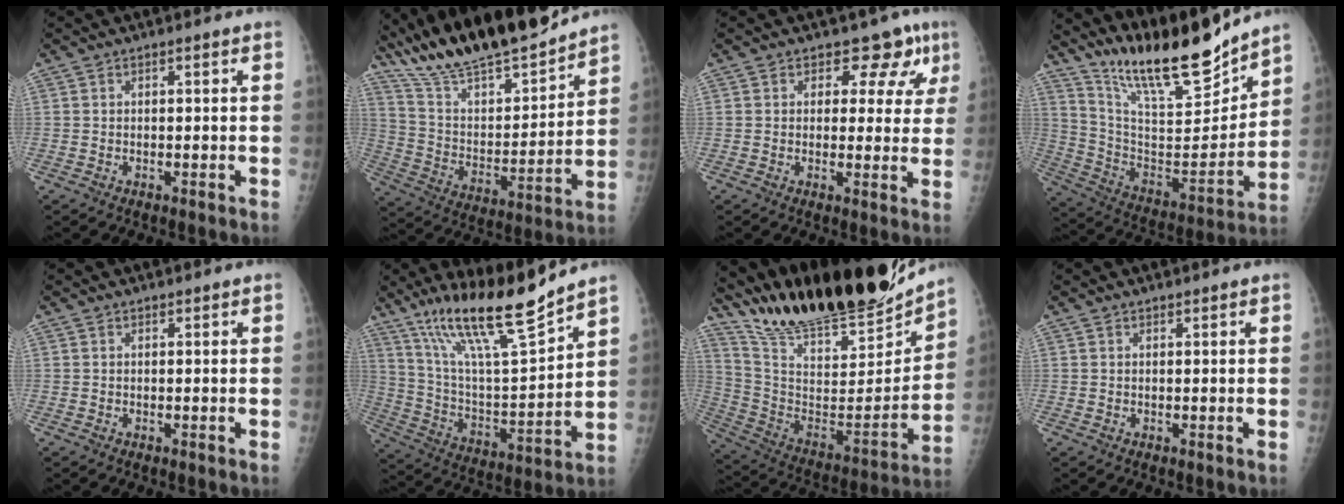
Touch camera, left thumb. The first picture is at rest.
{"total": 23.5, "force": [20.8, 4.5, 10.1], "torque": [-0.142, -0.093, 0.357]}
{"total": 7.2, "force": [4.5, 4.7, 3.2], "torque": [-0.002, -0.021, 0.043]}
{"total": 21.0, "force": [18.1, 3.8, 10.0], "torque": [-0.130, -0.111, 0.318]}
{"total": 0.0}
{"total": 18.9, "force": [14.9, 1.7, 11.6], "torque": [-0.179, -0.082, 0.273]}
{"total": 27.6, "force": [24.6, 5.3, 11.3], "torque": [-0.169, -0.120, 0.397]}
{"total": 0.6, "force": [0.5, 0.2, 0.0], "torque": [0.001, -0.003, 0.008]}